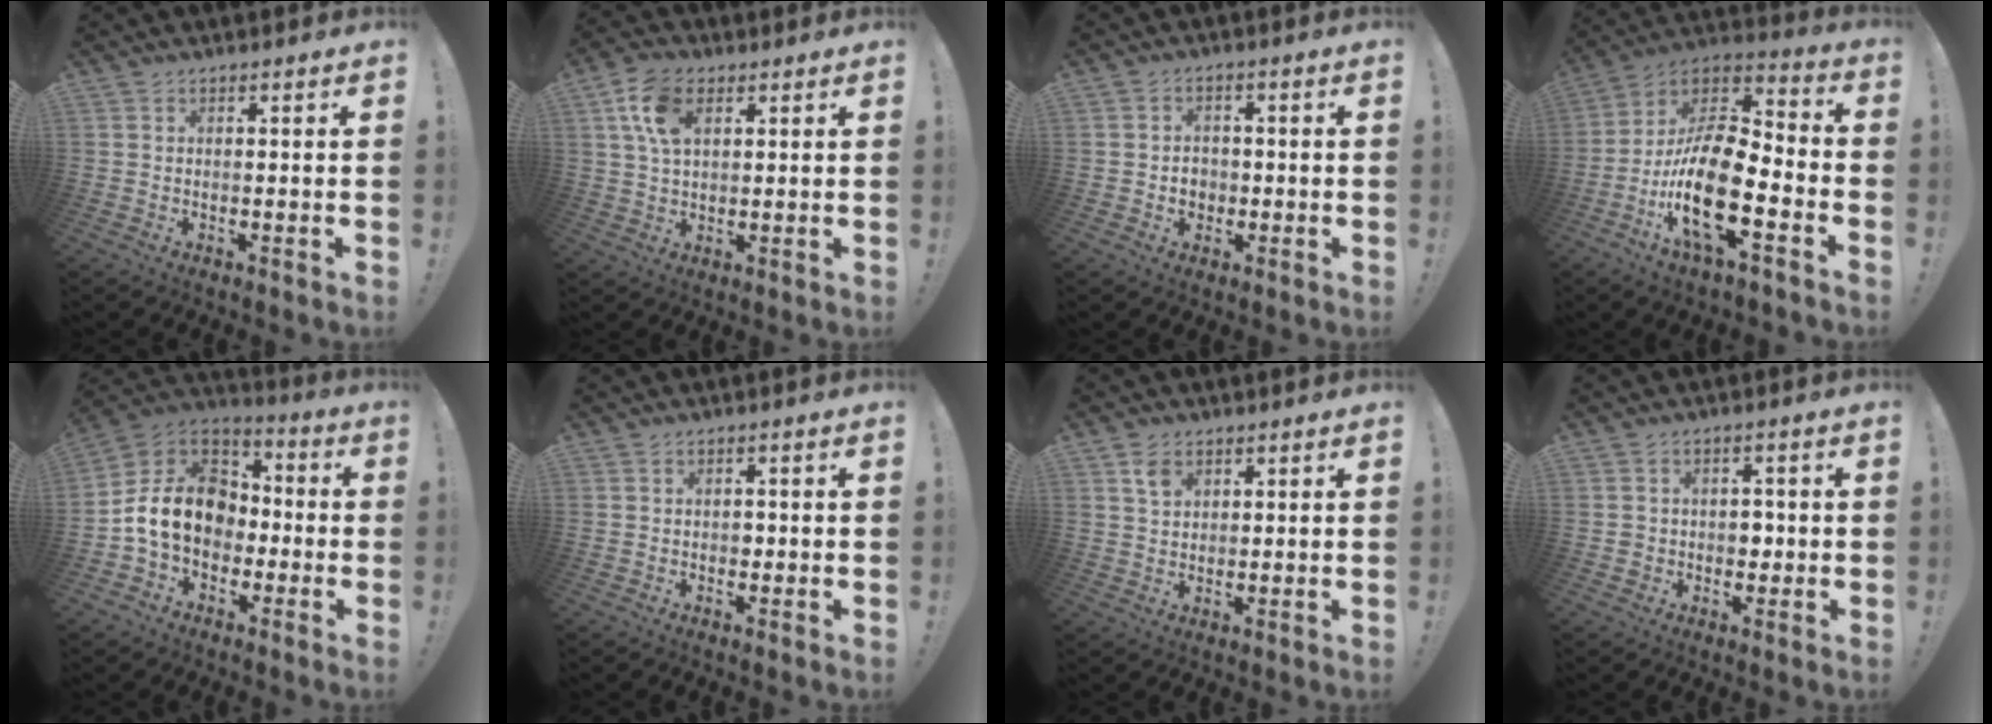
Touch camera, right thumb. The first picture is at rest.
{"total": 9.7, "force": [3.7, 5.7, 6.8], "torque": [-0.135, 0.001, 0.069]}
{"total": 3.7, "force": [-0.7, 3.3, 1.5], "torque": [-0.008, -0.004, -0.016]}
{"total": 20.9, "force": [-7.3, 8.3, 17.7], "torque": [-0.353, 0.028, -0.122]}
{"total": 16.6, "force": [-0.7, 12.7, 10.6], "torque": [-0.185, 0.028, -0.002]}
{"total": 1.0, "force": [-0.3, 0.9, 0.4], "torque": [0.000, 0.000, -0.007]}
{"total": 4.1, "force": [2.2, 3.0, 1.8], "torque": [-0.020, -0.008, 0.039]}
{"total": 4.2, "force": [0.0, 3.9, 1.4], "torque": [-0.011, -0.002, -0.003]}